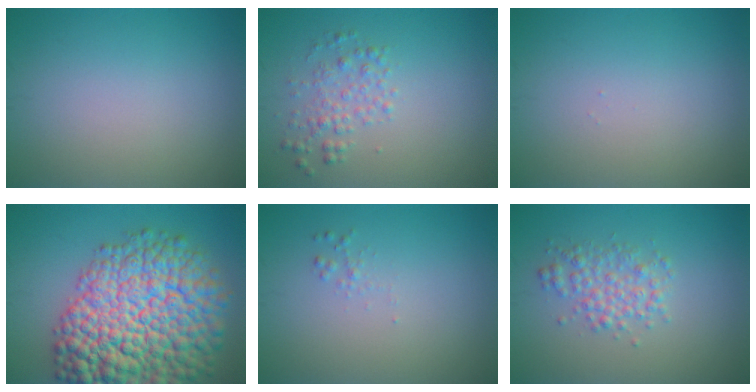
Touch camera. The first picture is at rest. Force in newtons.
{"total": 2.2, "press": 2.2, "slide": 0.1}
{"total": 0.0}
{"total": 16.1, "press": 16.1, "slide": 0.7}
{"total": 0.6, "press": 0.6, "slide": 0.0}
{"total": 2.8, "press": 2.8, "slide": 0.0}